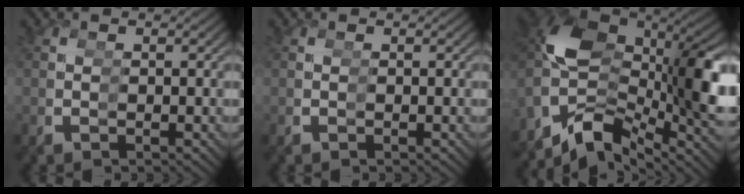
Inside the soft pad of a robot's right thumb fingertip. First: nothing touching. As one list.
[{"total": 0.0}, {"total": 14.5, "force": [0.7, 8.4, 11.7], "torque": [-0.220, -0.013, 0.029]}]